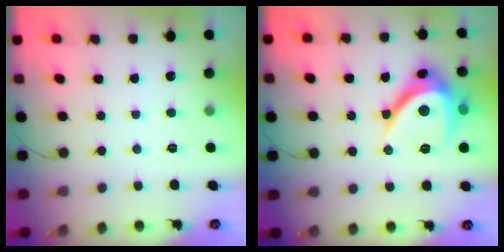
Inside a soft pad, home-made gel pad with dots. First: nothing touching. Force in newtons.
{"total": 12.5, "press": 12.4, "slide": 1.5}